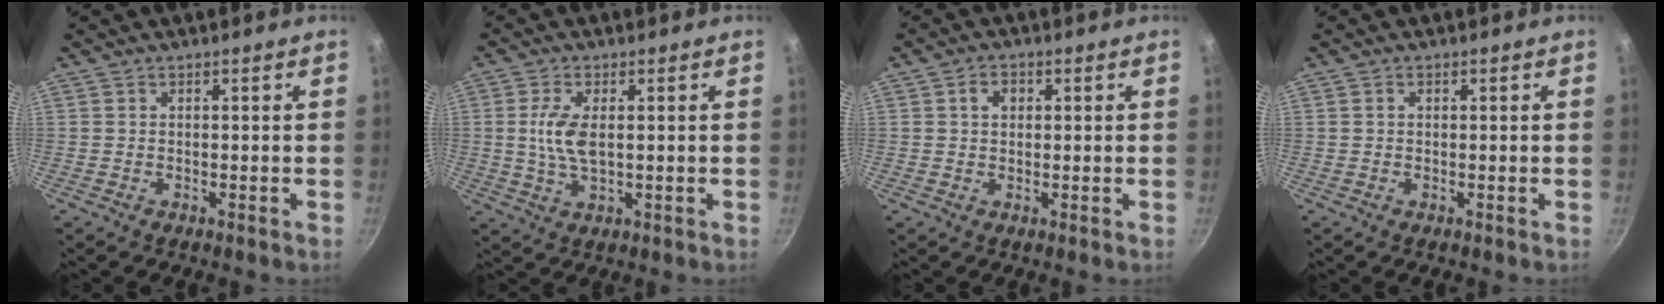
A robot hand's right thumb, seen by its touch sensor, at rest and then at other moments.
{"total": 6.6, "force": [0.7, 3.1, 5.8], "torque": [-0.119, -0.002, 0.013]}
{"total": 3.1, "force": [0.8, 2.4, 1.9], "torque": [-0.018, 0.005, 0.010]}
{"total": 0.8, "force": [0.2, 0.7, 0.5], "torque": [-0.006, 0.005, 0.004]}